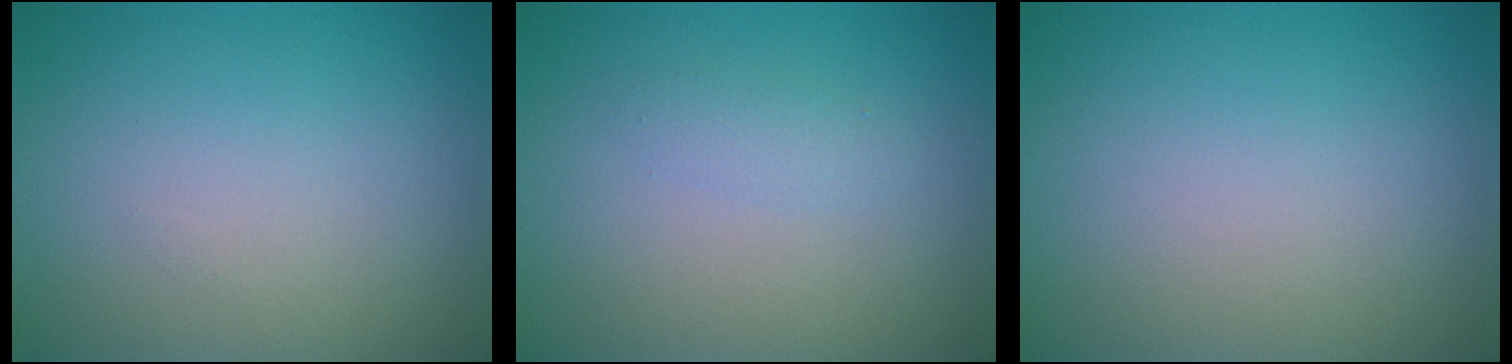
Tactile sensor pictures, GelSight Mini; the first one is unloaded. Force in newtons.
{"total": 1.1, "press": 1.1, "slide": 0.1}
{"total": 0.0}